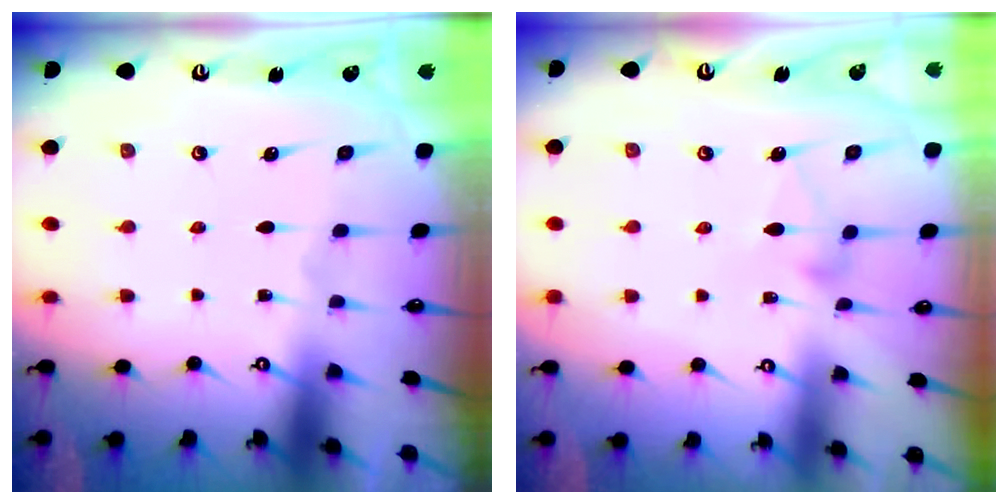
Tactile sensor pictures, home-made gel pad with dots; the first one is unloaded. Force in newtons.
{"total": 6.9, "press": 6.9, "slide": 0.4}